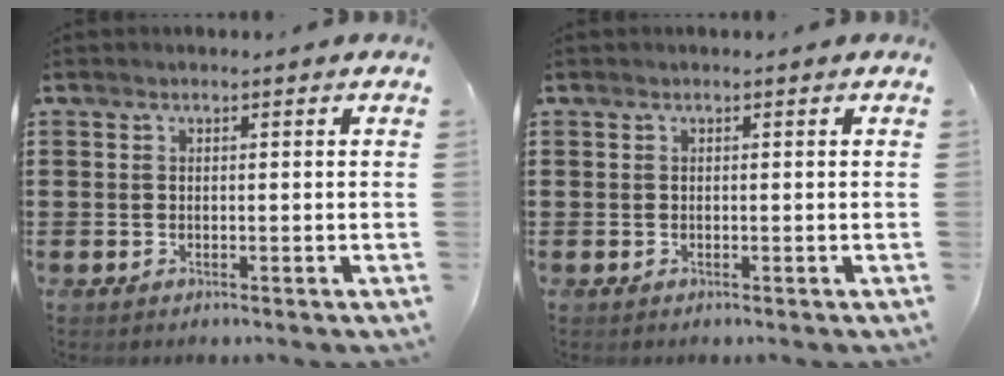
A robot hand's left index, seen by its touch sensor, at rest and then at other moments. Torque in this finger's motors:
{"motor_torque": [-0.08, -0.03, 0.02, -0.01]}